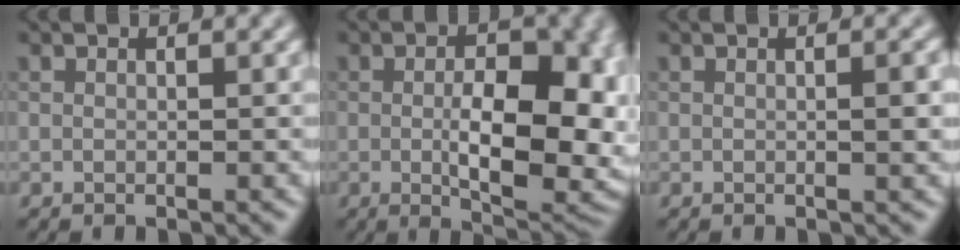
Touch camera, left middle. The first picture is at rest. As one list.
[{"total": 10.3, "force": [-1.1, 4.7, 9.1], "torque": [-0.134, -0.013, -0.007]}, {"total": 1.6, "force": [0.0, 0.3, 1.6], "torque": [-0.023, 0.001, 0.000]}]